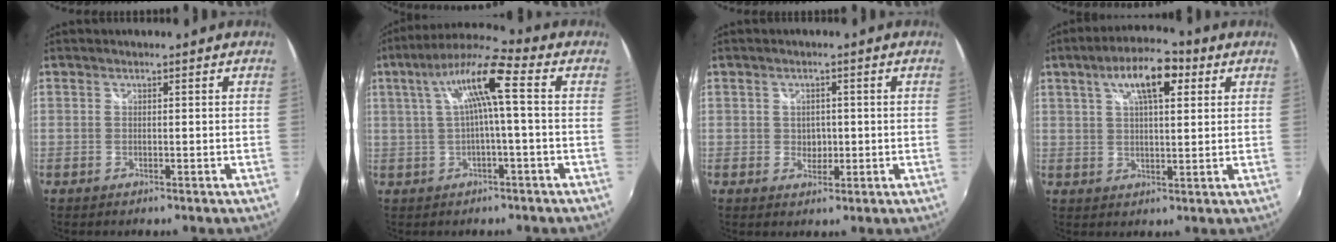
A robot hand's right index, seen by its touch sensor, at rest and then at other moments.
{"total": 10.2, "force": [1.5, 1.0, 10.1], "torque": [-0.192, 0.024, 0.029]}
{"total": 2.6, "force": [-0.2, 2.4, 1.1], "torque": [-0.014, 0.001, -0.003]}
{"total": 10.2, "force": [4.4, 3.7, 8.4], "torque": [-0.144, 0.024, 0.070]}